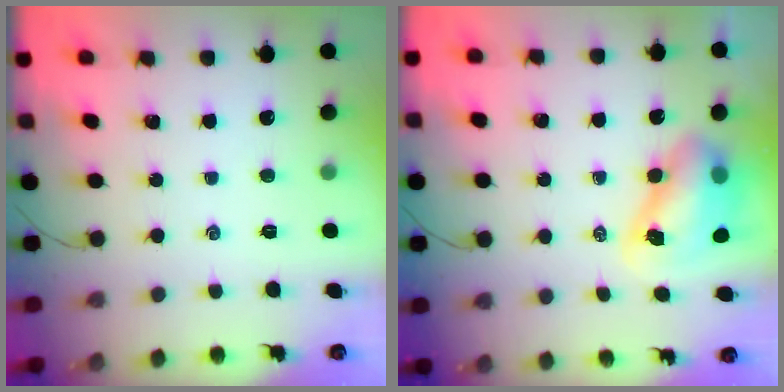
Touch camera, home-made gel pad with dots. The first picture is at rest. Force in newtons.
{"total": 9.0, "press": 8.8, "slide": 2.1}